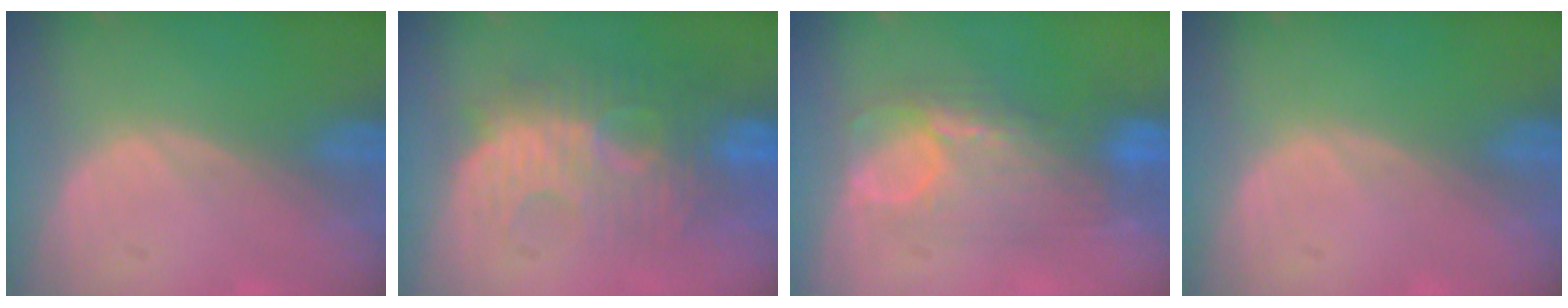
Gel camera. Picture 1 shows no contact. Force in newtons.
{"total": 9.2, "press": 9.0, "slide": 1.9}
{"total": 7.8, "press": 7.6, "slide": 1.8}
{"total": 0.0}